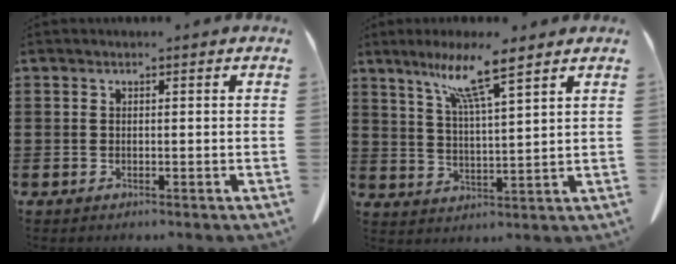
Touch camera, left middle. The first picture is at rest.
{"total": 8.4, "force": [6.2, 0.1, 5.7], "torque": [-0.129, -0.017, 0.106]}